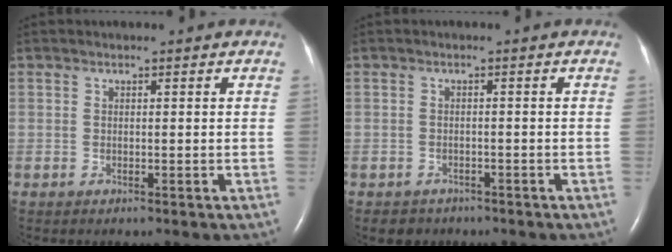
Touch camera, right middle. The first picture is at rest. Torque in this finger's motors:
{"motor_torque": [0.28, -0.26, -0.01, 0.00]}